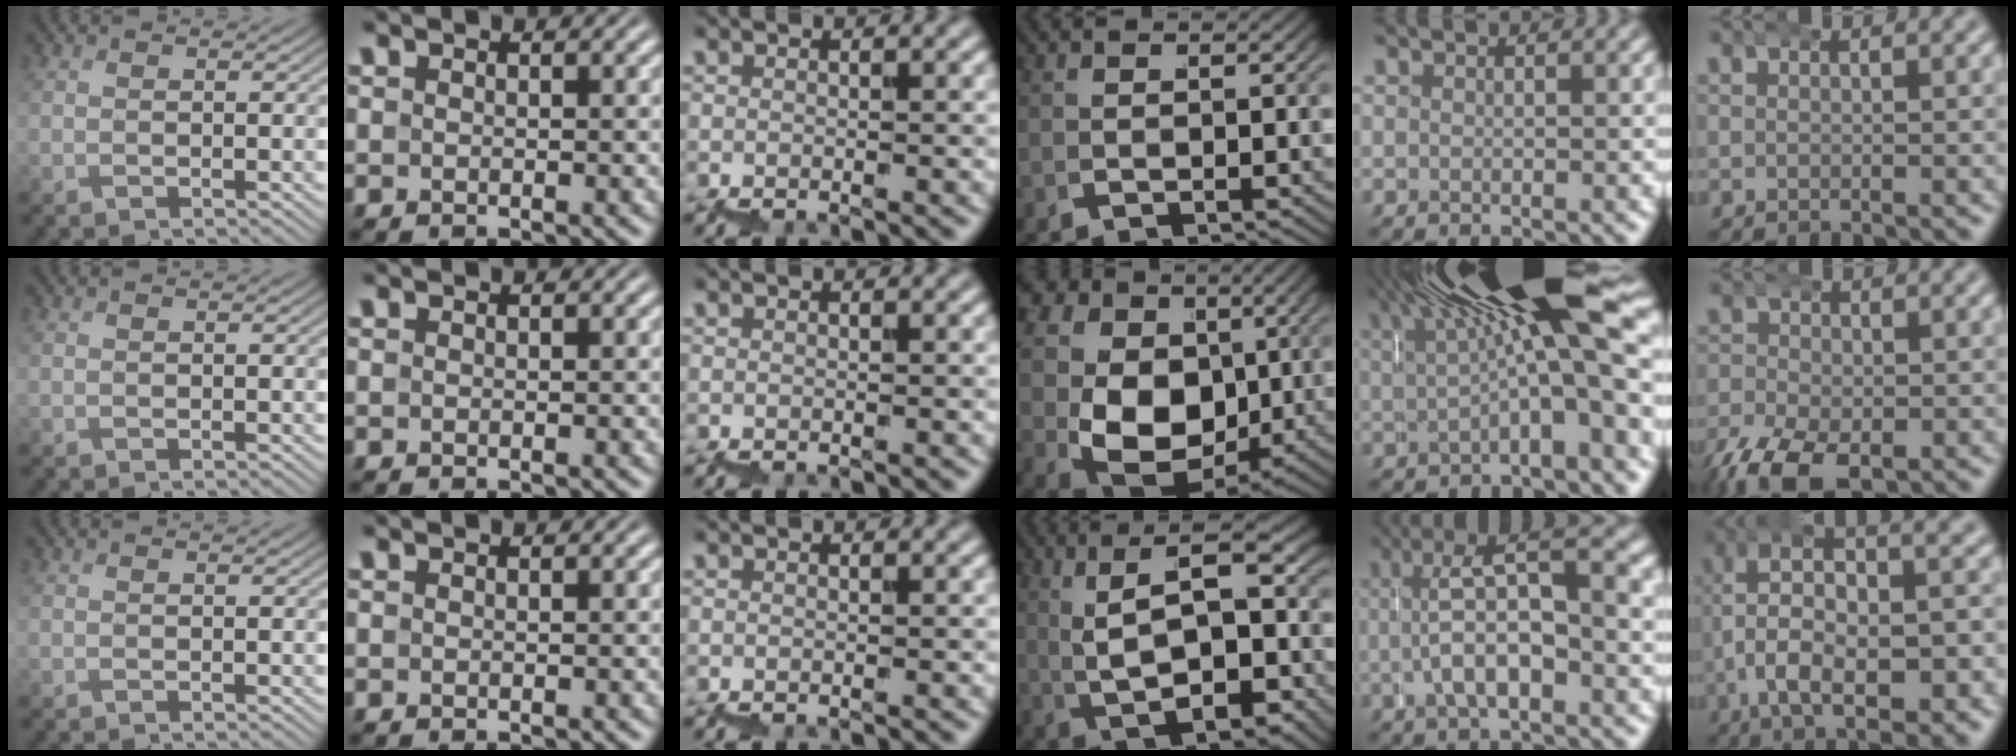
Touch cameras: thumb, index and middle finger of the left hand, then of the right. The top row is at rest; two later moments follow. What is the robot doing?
{"motion": "wrap", "object": "bubble wrap"}